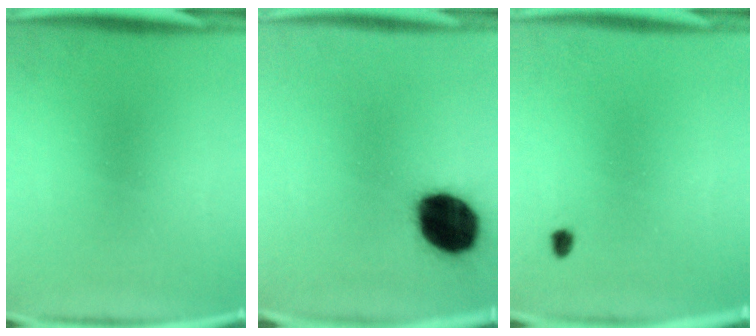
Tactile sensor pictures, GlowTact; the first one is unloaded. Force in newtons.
{"total": 18.5}
{"total": 1.0}